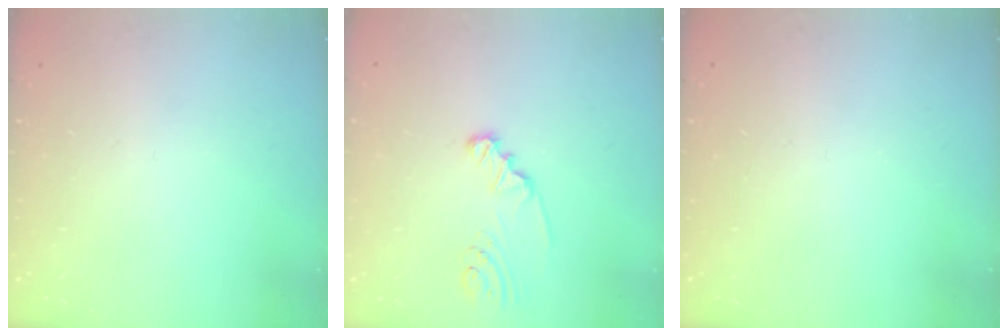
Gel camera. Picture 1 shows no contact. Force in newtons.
{"total": 2.4, "press": 2.4, "slide": 0.3}
{"total": 0.0}